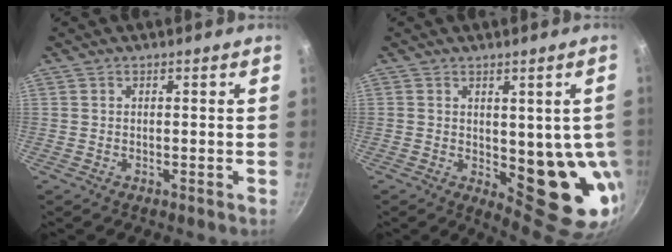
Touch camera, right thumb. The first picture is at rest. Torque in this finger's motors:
{"motor_torque": [2.52, 2.49, 1.90, -0.20, 0.26]}